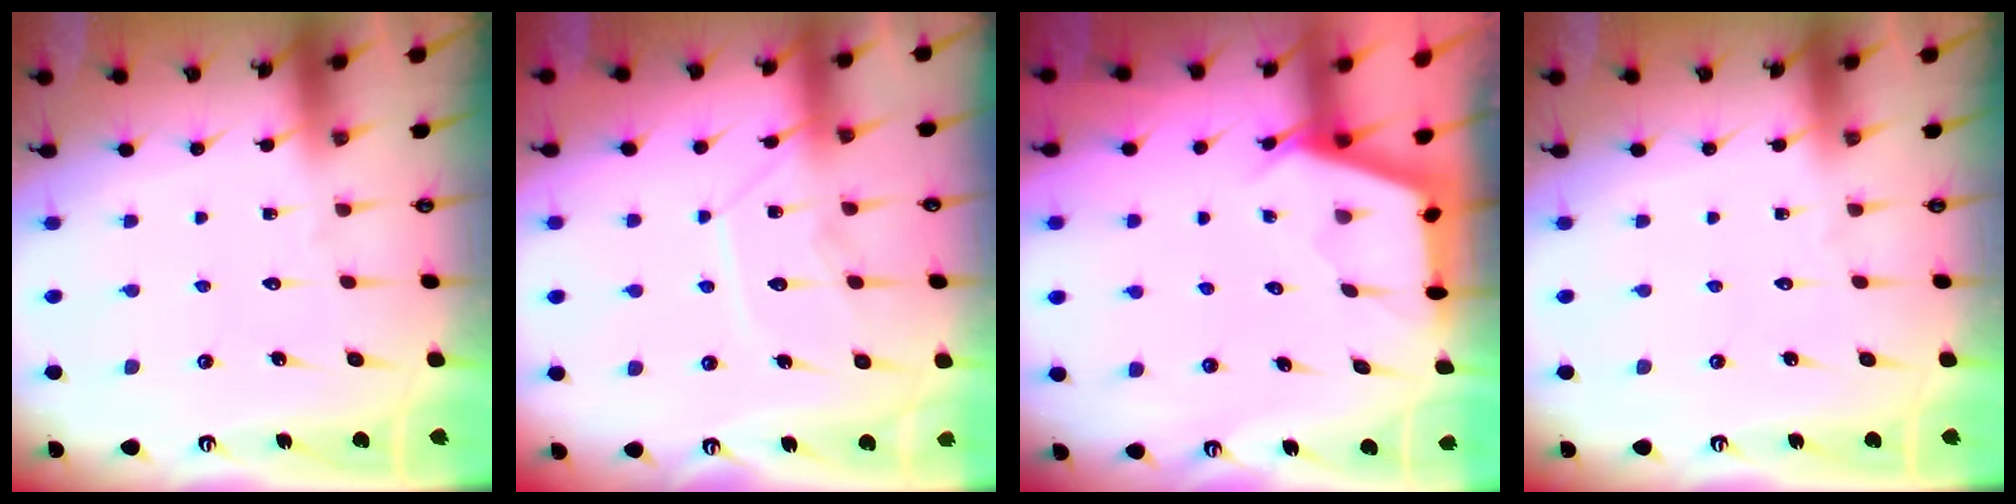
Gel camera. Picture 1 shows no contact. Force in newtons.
{"total": 12.0, "press": 12.0, "slide": 1.0}
{"total": 2.6, "press": 2.6, "slide": 0.3}
{"total": 0.0}